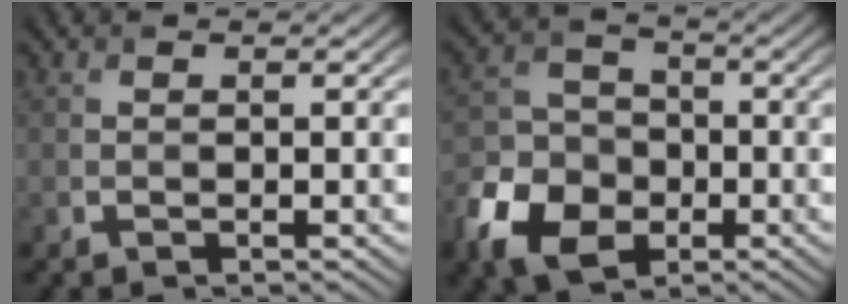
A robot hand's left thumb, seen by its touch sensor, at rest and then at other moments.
{"total": 9.9, "force": [-4.4, 7.2, 5.1], "torque": [-0.125, -0.024, -0.096]}